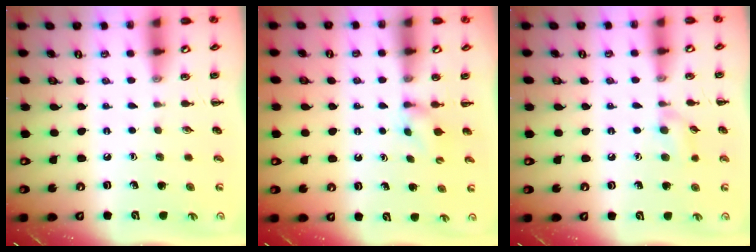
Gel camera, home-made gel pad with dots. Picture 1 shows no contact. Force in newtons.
{"total": 2.5, "press": 2.3, "slide": 1.0}
{"total": 7.3, "press": 7.0, "slide": 2.0}